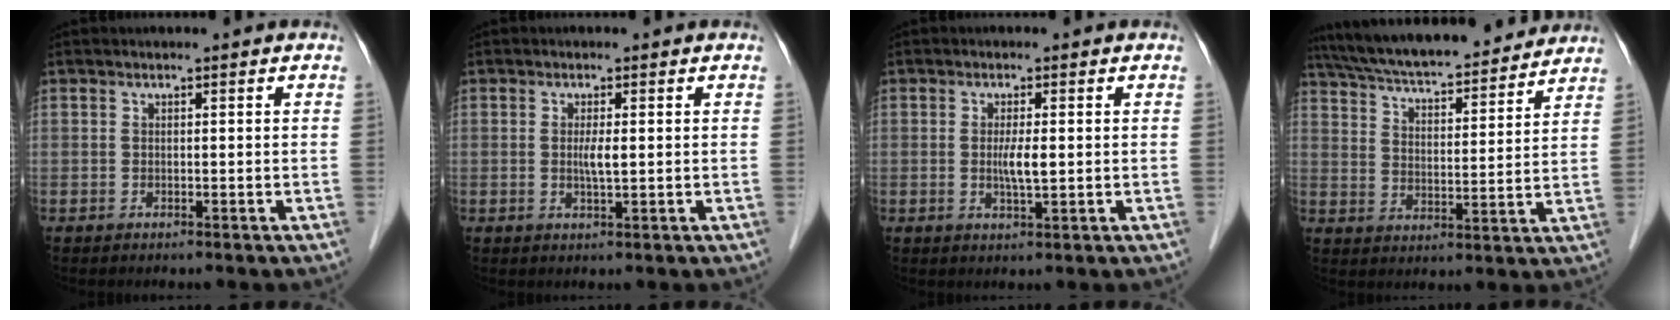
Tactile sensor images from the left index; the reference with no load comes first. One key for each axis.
{"total": 2.1, "fx": 0.0, "fy": 0.2, "fz": 2.1, "tx": -0.044, "ty": -0.005, "tz": 0.000}
{"total": 2.9, "fx": -0.2, "fy": 0.3, "fz": 2.9, "tx": -0.060, "ty": -0.007, "tz": -0.001}
{"total": 21.9, "fx": 19.7, "fy": 3.6, "fz": 8.9, "tx": -0.154, "ty": 0.024, "tz": 0.287}